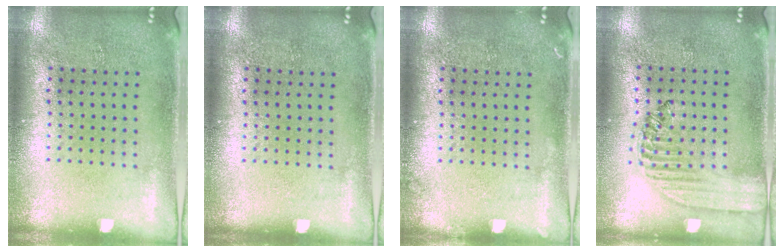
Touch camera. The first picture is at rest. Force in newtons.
{"total": 0.0}
{"total": 0.5, "press": 0.5, "slide": 0.1}
{"total": 1.5, "press": 1.4, "slide": 0.6}